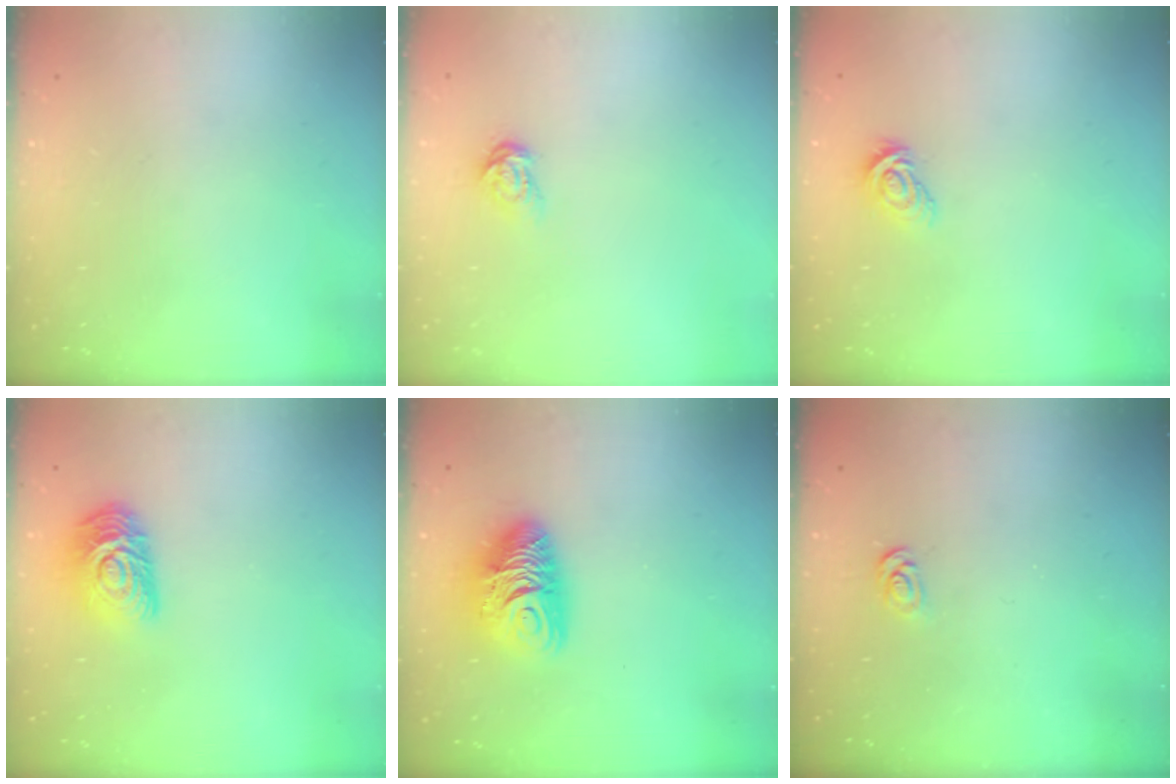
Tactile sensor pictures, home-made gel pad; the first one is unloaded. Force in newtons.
{"total": 3.9, "press": 3.9, "slide": 0.4}
{"total": 7.2, "press": 7.1, "slide": 0.3}
{"total": 11.9, "press": 11.9, "slide": 0.9}
{"total": 10.7, "press": 10.6, "slide": 1.1}
{"total": 2.5, "press": 2.5, "slide": 0.3}